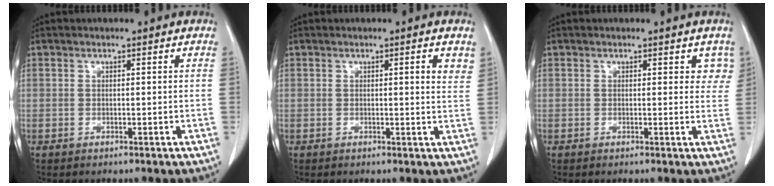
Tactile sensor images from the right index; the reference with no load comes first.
{"total": 2.5, "force": [1.3, 0.4, 2.1], "torque": [-0.024, -0.004, 0.011]}
{"total": 2.8, "force": [1.7, 1.7, 1.4], "torque": [0.007, -0.001, 0.015]}